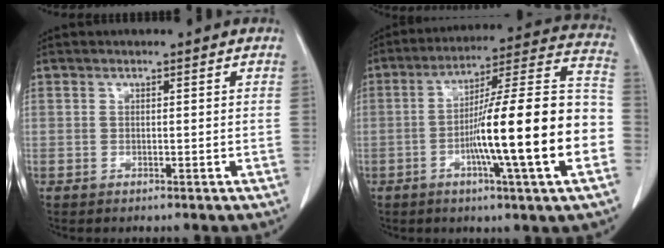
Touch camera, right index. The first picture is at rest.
{"total": 20.9, "force": [-5.1, 0.3, 20.3], "torque": [-0.276, 0.012, -0.082]}